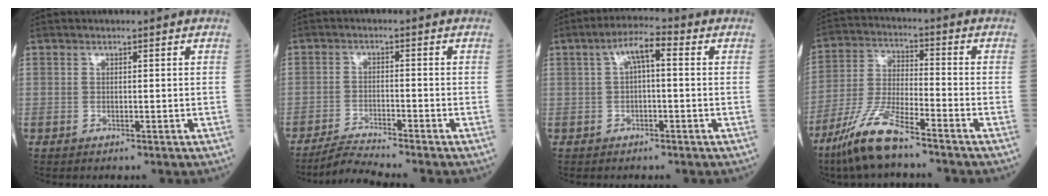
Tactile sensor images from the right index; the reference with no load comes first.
{"total": 4.2, "force": [-3.9, -1.5, 0.5], "torque": [-0.021, -0.022, -0.074]}
{"total": 4.8, "force": [1.0, 1.3, 4.5], "torque": [-0.083, 0.024, 0.015]}
{"total": 10.3, "force": [-7.6, 1.1, 6.8], "torque": [-0.150, -0.026, -0.154]}